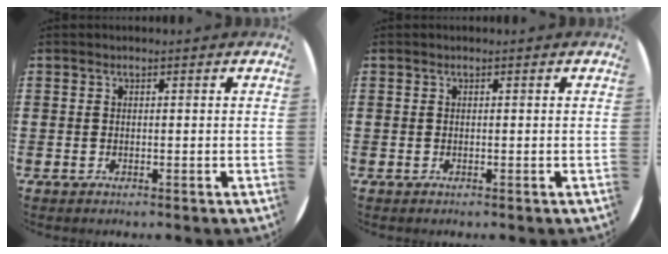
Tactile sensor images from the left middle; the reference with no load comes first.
{"total": 0.0}